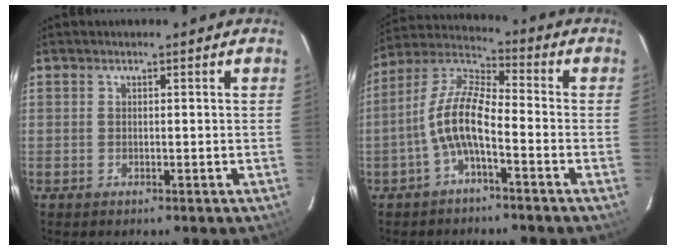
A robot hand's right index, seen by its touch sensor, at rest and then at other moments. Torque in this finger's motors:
{"motor_torque": [1.65, -0.49, 0.90, 0.21]}